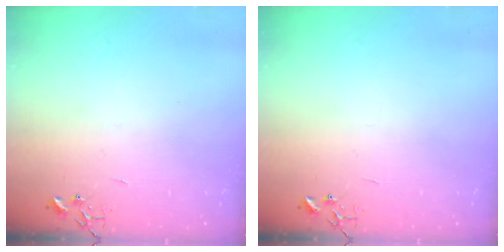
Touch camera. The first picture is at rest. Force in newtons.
{"total": 0.0}